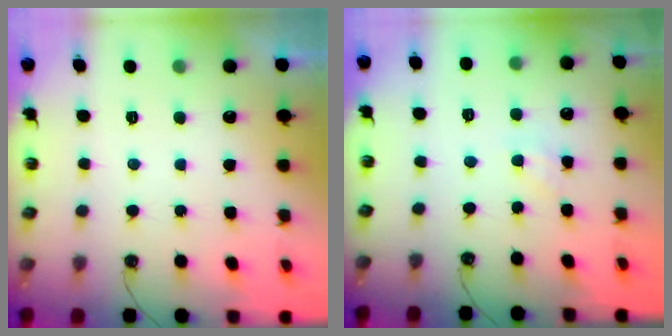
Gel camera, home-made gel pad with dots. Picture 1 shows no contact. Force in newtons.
{"total": 1.6, "press": 1.6, "slide": 0.2}